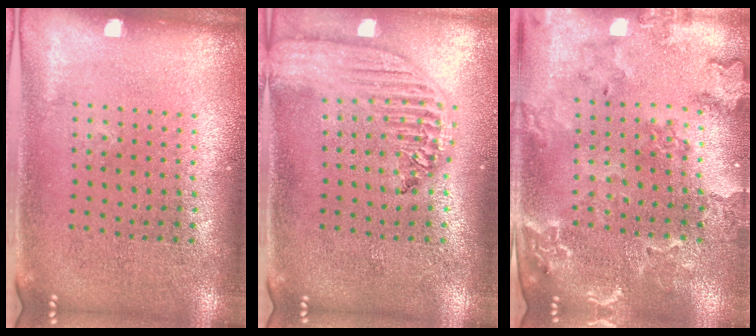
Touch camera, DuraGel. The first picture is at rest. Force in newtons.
{"total": 2.3, "press": 1.9, "slide": 1.2}
{"total": 1.6, "press": 1.6, "slide": 0.2}